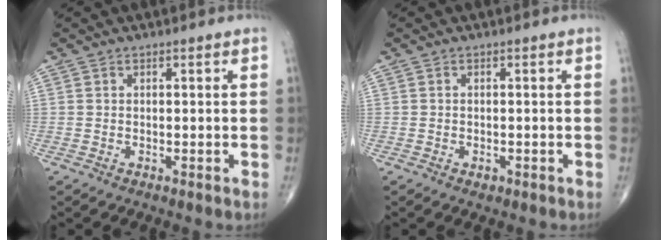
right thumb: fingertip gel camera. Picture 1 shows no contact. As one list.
[{"total": 1.0, "force": [-0.5, 0.6, 0.5], "torque": [-0.007, 0.000, -0.006]}]